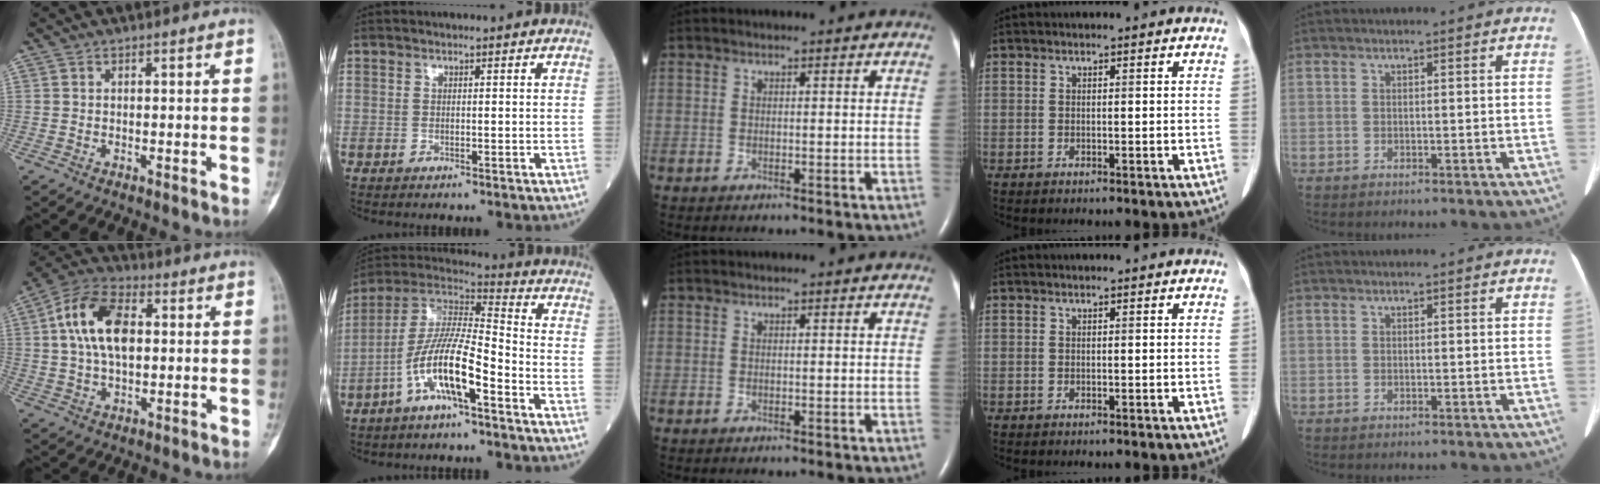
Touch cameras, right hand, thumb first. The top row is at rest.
{"thumb": {"total": 12.1, "force": [2.1, 6.9, 9.7], "torque": [-0.175, 0.017, 0.032]}, "index": {"total": 11.6, "force": [-5.2, 2.1, 10.1], "torque": [-0.206, 0.010, -0.101]}}